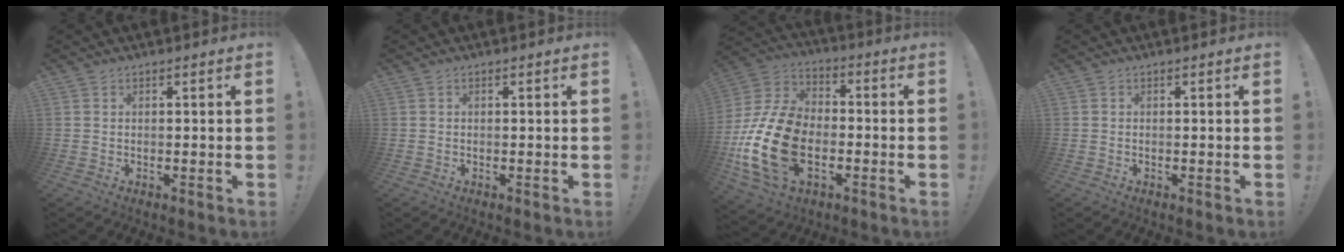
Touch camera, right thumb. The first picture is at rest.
{"total": 0.0}
{"total": 23.4, "force": [-6.3, 14.8, 17.0], "torque": [-0.330, 0.040, -0.094]}
{"total": 0.0}